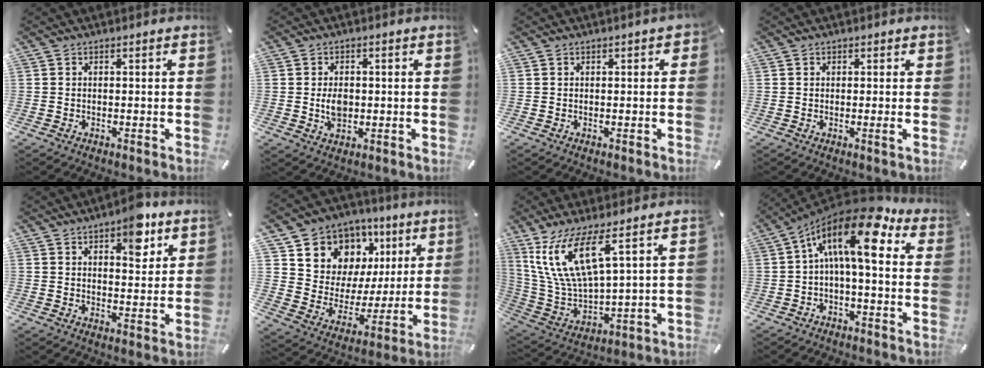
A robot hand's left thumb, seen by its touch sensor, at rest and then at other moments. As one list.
[{"total": 4.4, "force": [0.0, 3.1, 3.0], "torque": [-0.057, -0.006, -0.008]}, {"total": 0.9, "force": [0.1, 0.5, 0.7], "torque": [-0.013, 0.005, 0.001]}, {"total": 1.3, "force": [0.1, 0.2, 1.3], "torque": [-0.015, -0.007, -0.001]}, {"total": 9.2, "force": [5.5, 4.6, 5.7], "torque": [-0.053, -0.029, 0.088]}, {"total": 10.3, "force": [5.7, 8.5, 0.8], "torque": [-0.021, -0.069, 0.108]}, {"total": 15.2, "force": [8.5, 5.1, 11.6], "torque": [-0.278, -0.030, 0.146]}, {"total": 16.4, "force": [5.0, 5.7, 14.6], "torque": [-0.273, -0.031, 0.076]}]